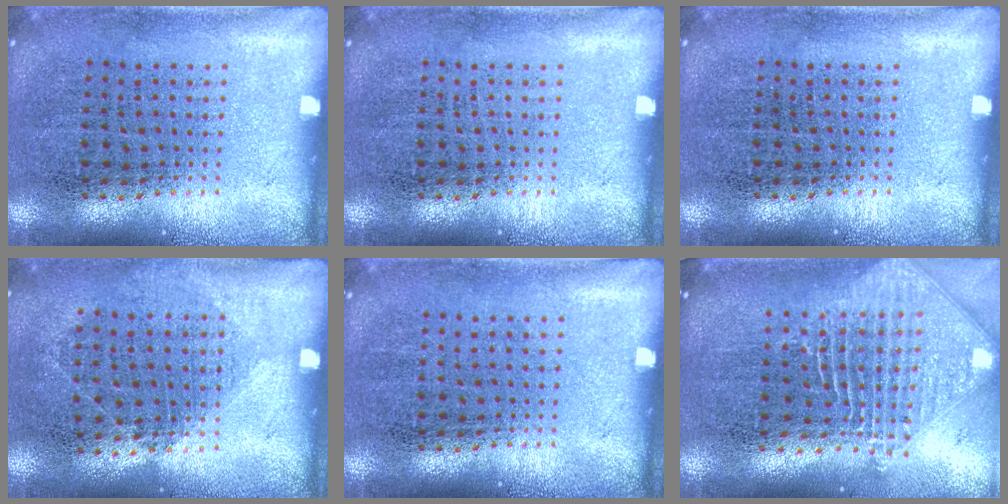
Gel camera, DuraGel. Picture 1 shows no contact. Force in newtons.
{"total": 0.0}
{"total": 0.0}
{"total": 1.0, "press": 0.9, "slide": 0.4}
{"total": 0.0}
{"total": 2.5, "press": 1.9, "slide": 1.7}